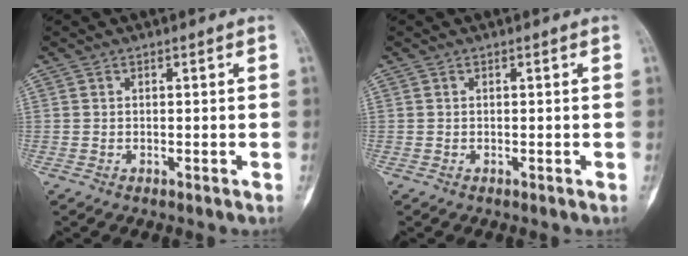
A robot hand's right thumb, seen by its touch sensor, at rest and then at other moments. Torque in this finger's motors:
{"motor_torque": [-0.01, 0.00, 0.07, -0.03, 0.01]}